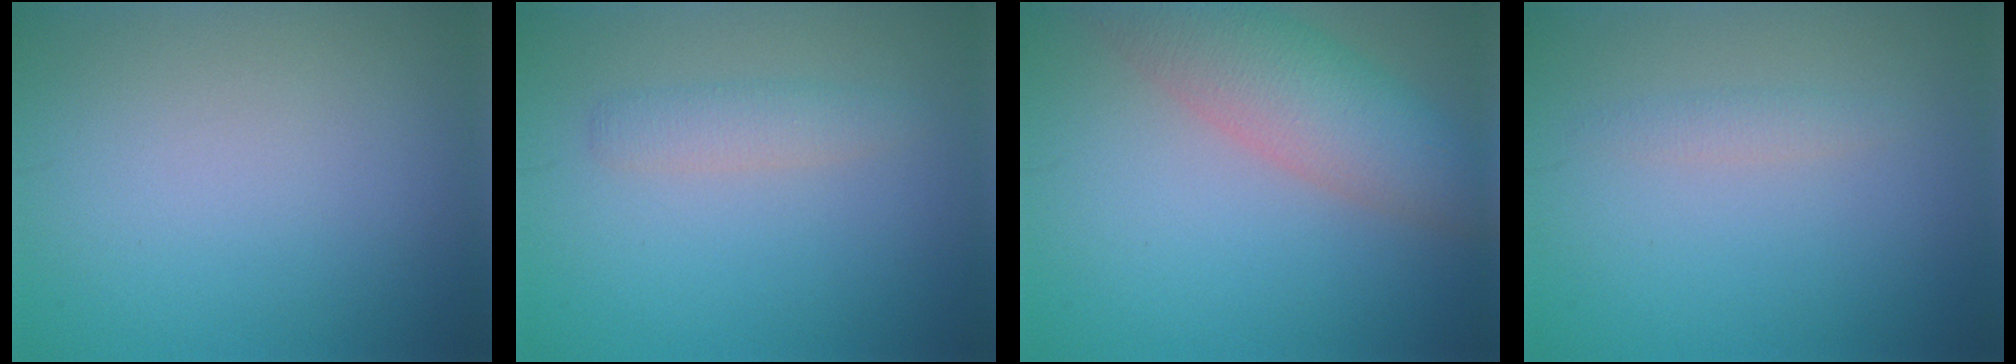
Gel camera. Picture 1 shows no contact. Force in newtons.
{"total": 1.9, "press": 1.9, "slide": 0.1}
{"total": 6.6, "press": 6.6, "slide": 0.3}
{"total": 1.1, "press": 1.1, "slide": 0.1}